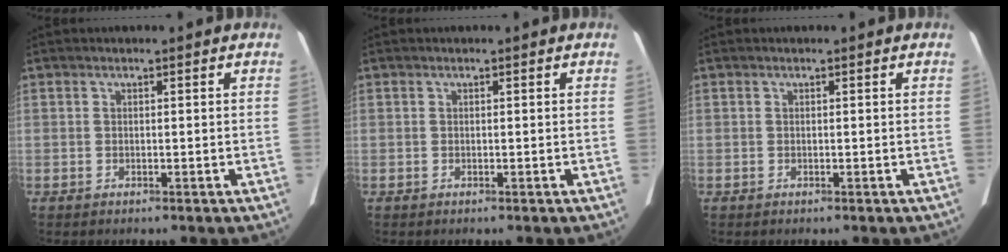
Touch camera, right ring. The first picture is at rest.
{"total": 0.0}
{"total": 0.0}